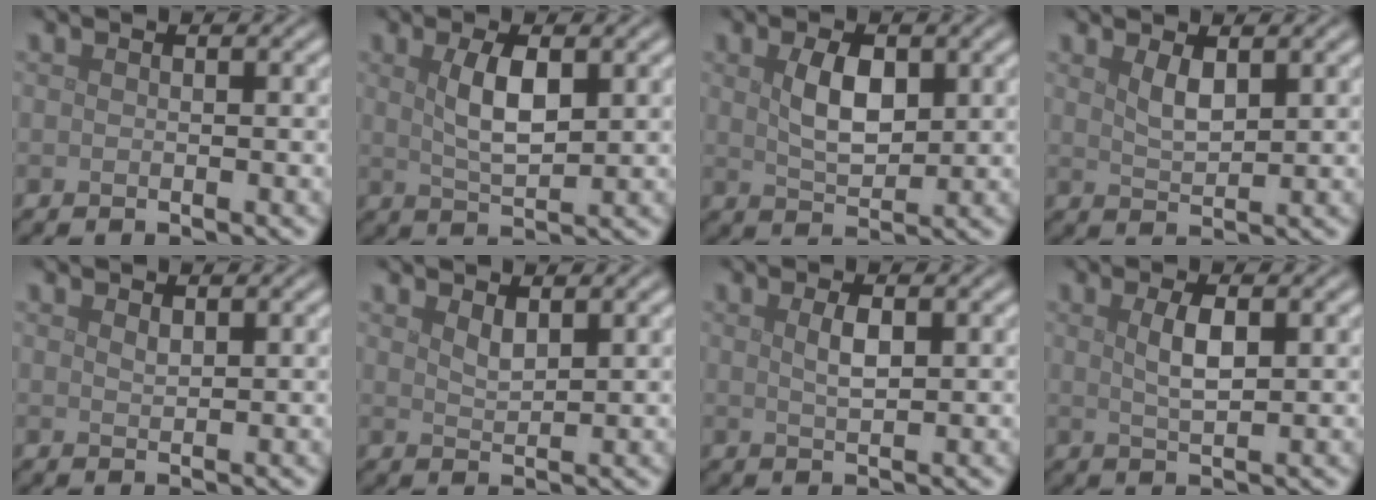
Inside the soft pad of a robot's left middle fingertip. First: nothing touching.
{"total": 3.6, "force": [1.1, 1.3, 3.2], "torque": [-0.066, 0.000, 0.023]}
{"total": 3.6, "force": [1.0, 1.9, 2.9], "torque": [-0.061, -0.001, 0.023]}
{"total": 2.1, "force": [1.2, 0.7, 1.5], "torque": [-0.032, -0.004, 0.026]}
{"total": 0.7, "force": [0.6, 0.2, 0.4], "torque": [-0.007, -0.003, 0.013]}
{"total": 1.5, "force": [1.1, 0.4, 0.9], "torque": [-0.019, -0.003, 0.023]}
{"total": 1.8, "force": [0.6, 0.5, 1.6], "torque": [-0.032, 0.000, 0.014]}
{"total": 2.5, "force": [0.7, 0.7, 2.2], "torque": [-0.044, 0.001, 0.016]}